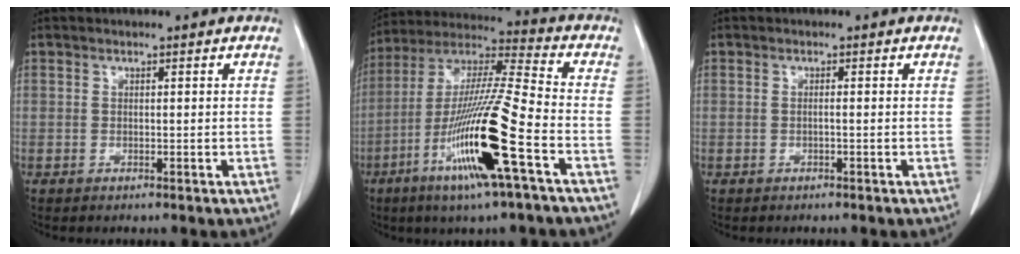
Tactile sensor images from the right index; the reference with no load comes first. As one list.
[{"total": 18.7, "force": [-7.1, -0.1, 17.2], "torque": [-0.355, -0.025, -0.139]}, {"total": 0.5, "force": [-0.1, -0.1, 0.5], "torque": [-0.009, 0.001, -0.002]}]